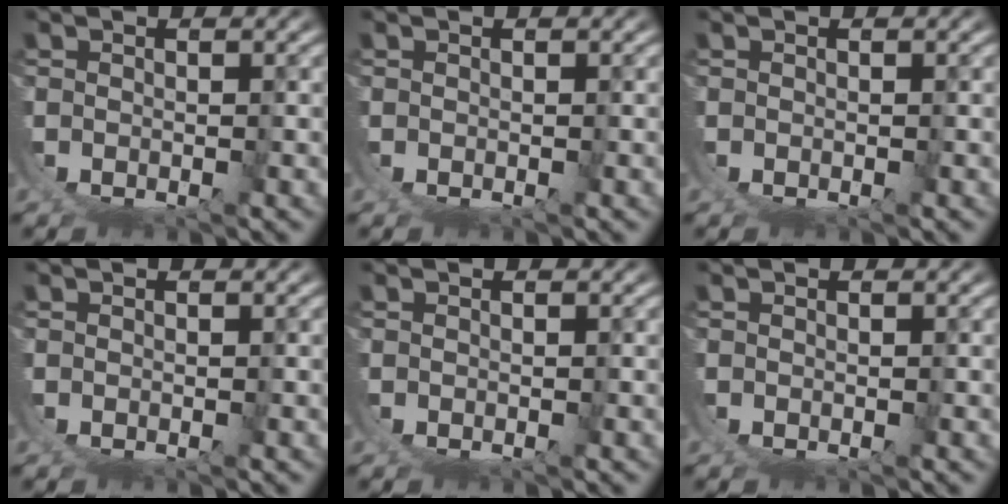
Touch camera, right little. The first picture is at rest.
{"total": 0.0}
{"total": 0.0}
{"total": 0.0}
{"total": 0.0}
{"total": 0.0}